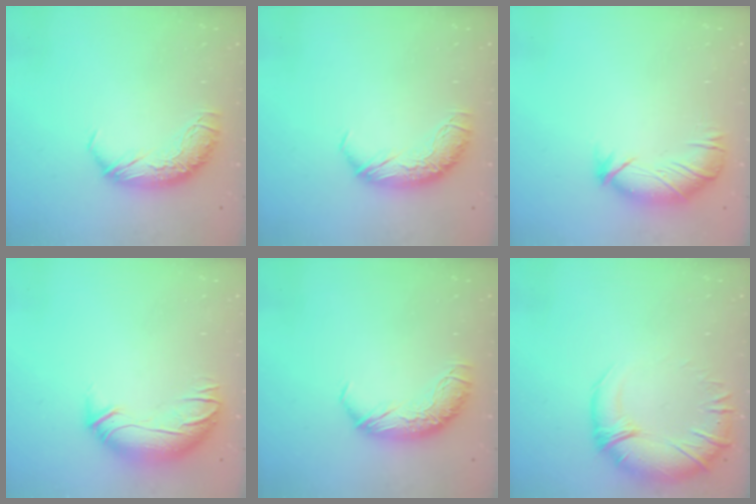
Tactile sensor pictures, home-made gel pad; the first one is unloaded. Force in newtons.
{"total": 0.0}
{"total": 2.9, "press": 2.5, "slide": 1.4}
{"total": 3.0, "press": 1.0, "slide": 2.8}
{"total": 0.0}
{"total": 2.8, "press": 0.5, "slide": 2.8}